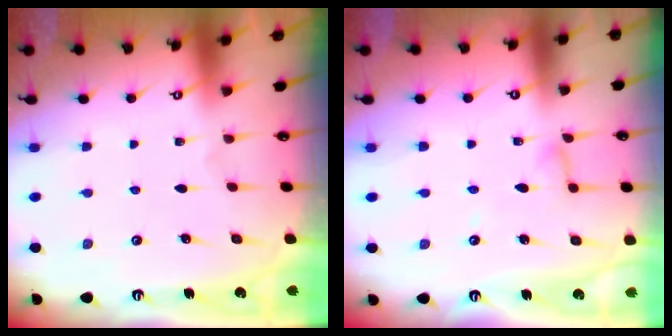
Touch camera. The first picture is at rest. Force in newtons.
{"total": 4.1, "press": 4.1, "slide": 0.3}